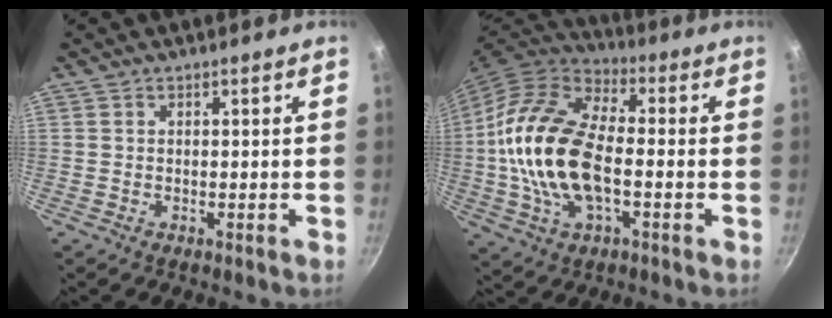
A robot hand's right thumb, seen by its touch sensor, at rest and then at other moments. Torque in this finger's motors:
{"motor_torque": [-0.43, 1.78, 2.34, -0.43, 0.29]}